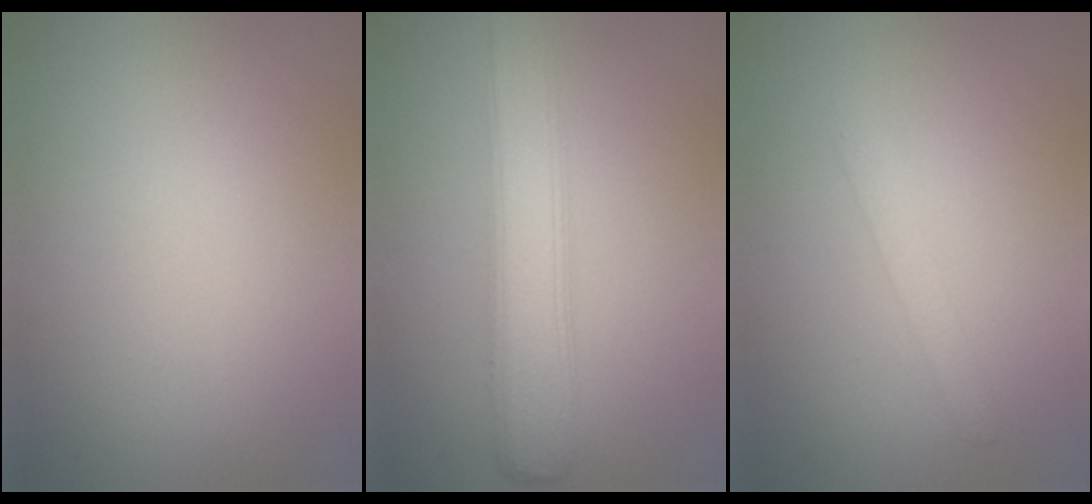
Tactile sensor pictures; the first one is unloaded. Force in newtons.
{"total": 5.2, "press": 5.2, "slide": 0.1}
{"total": 1.3, "press": 1.3, "slide": 0.0}